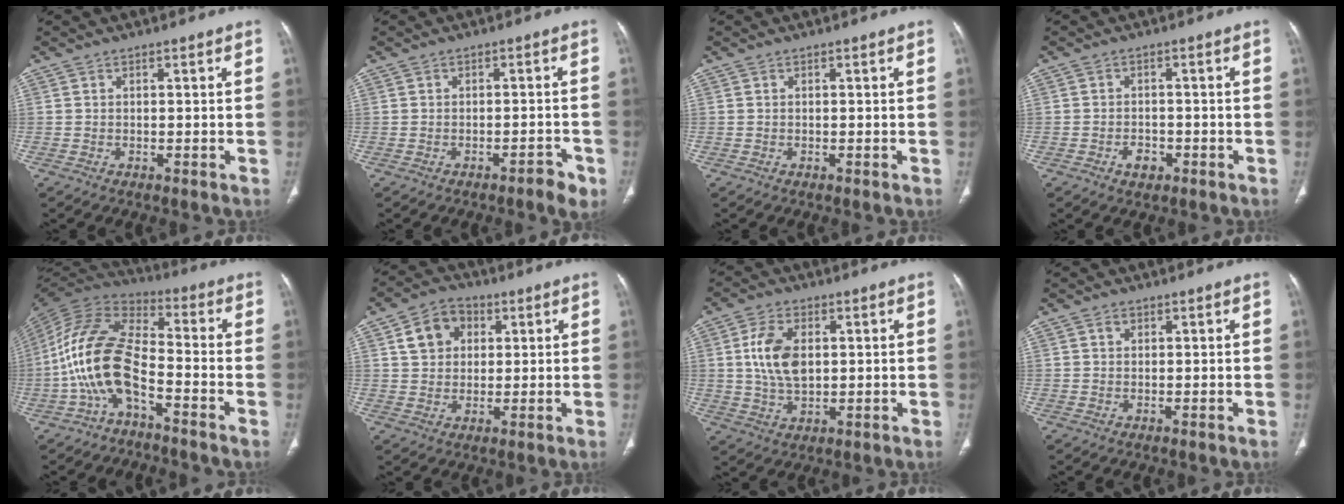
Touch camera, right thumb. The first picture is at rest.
{"total": 2.9, "force": [-1.9, 0.9, 2.0], "torque": [-0.023, 0.017, -0.023]}
{"total": 0.0}
{"total": 4.4, "force": [-2.3, 3.0, 2.2], "torque": [-0.019, 0.022, -0.034]}
{"total": 14.2, "force": [-5.2, 6.5, 11.5], "torque": [-0.238, 0.062, -0.110]}
{"total": 8.5, "force": [3.0, 6.7, 4.3], "torque": [-0.048, 0.001, 0.047]}
{"total": 9.1, "force": [1.5, 5.4, 7.2], "torque": [-0.135, -0.006, 0.034]}
{"total": 1.2, "force": [0.6, 0.8, 0.5], "torque": [-0.003, -0.002, 0.011]}